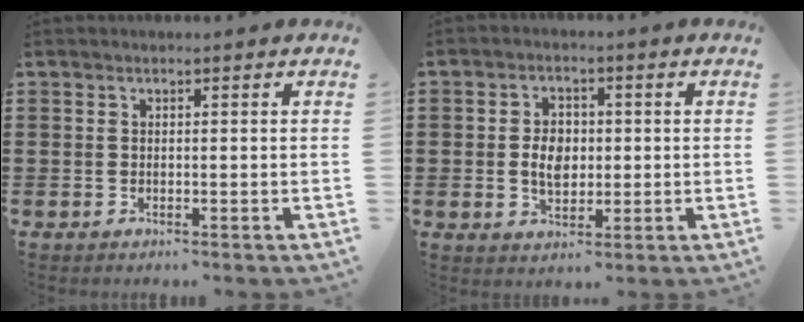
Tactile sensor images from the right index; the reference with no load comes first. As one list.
[{"total": 4.6, "force": [-0.1, 3.2, 3.4], "torque": [-0.055, 0.003, -0.006]}]